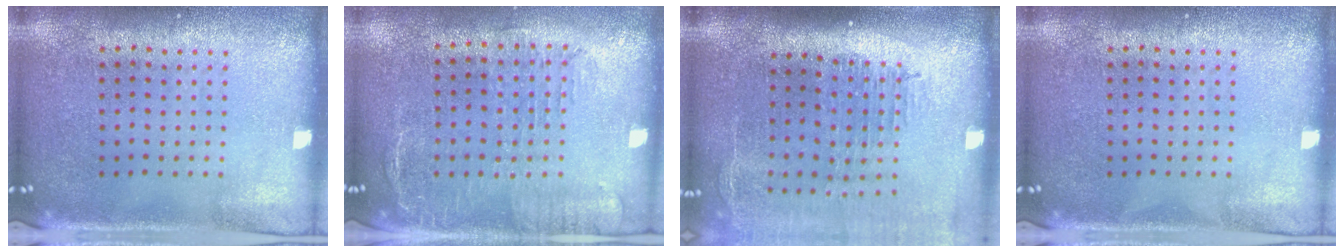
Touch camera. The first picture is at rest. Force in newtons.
{"total": 1.8, "press": 1.5, "slide": 1.1}
{"total": 2.5, "press": 2.0, "slide": 1.5}
{"total": 0.0}